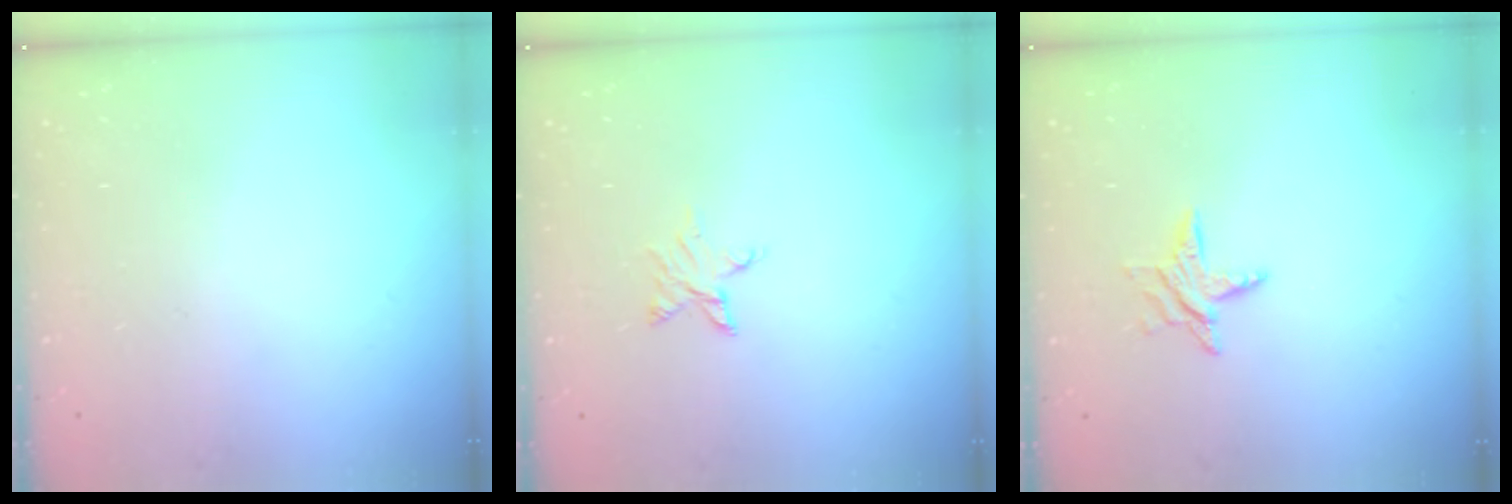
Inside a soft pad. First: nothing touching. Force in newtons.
{"total": 3.8, "press": 3.8, "slide": 0.4}
{"total": 6.2, "press": 6.2, "slide": 0.4}